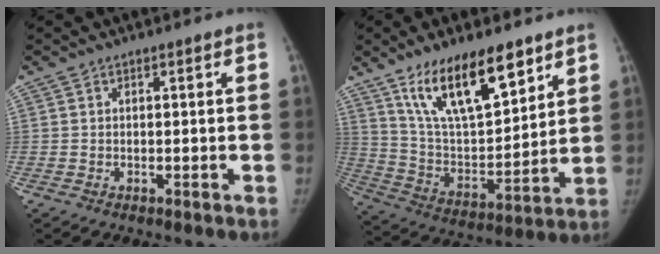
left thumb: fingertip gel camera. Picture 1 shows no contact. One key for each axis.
{"total": 19.2, "fx": 12.1, "fy": 7.5, "fz": 12.8, "tx": -0.180, "ty": -0.061, "tz": 0.227}